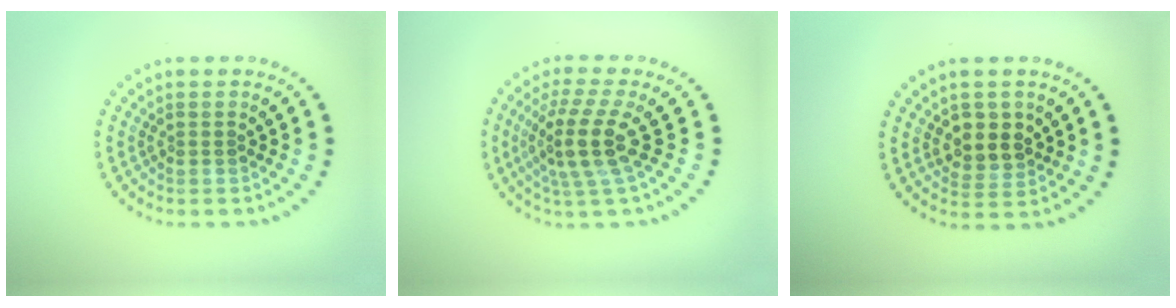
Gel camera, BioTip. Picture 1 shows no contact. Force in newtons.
{"total": 4.3, "press": 3.2, "slide": 2.9}
{"total": 3.0, "press": 2.7, "slide": 1.2}